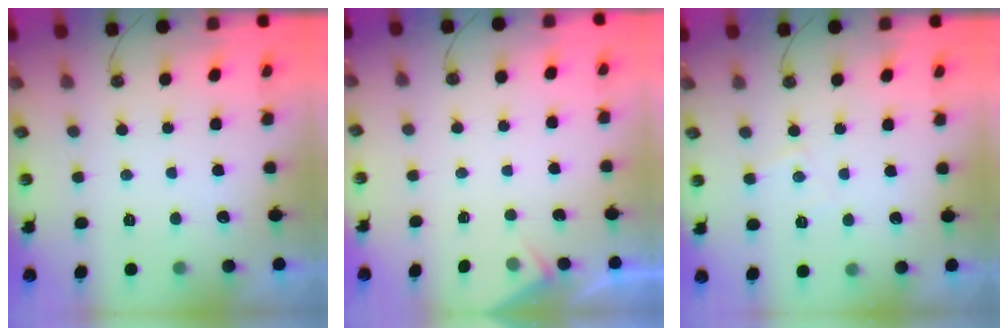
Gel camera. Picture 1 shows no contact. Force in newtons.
{"total": 2.8, "press": 2.7, "slide": 0.4}
{"total": 3.8, "press": 3.7, "slide": 0.6}